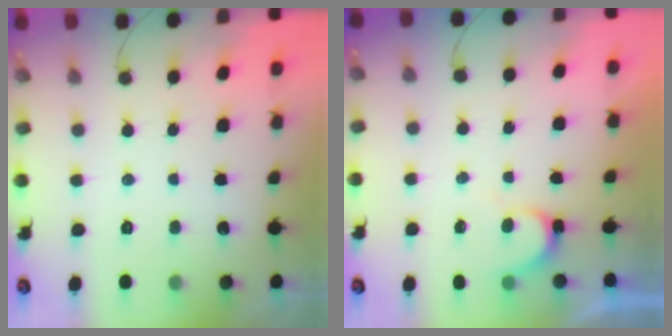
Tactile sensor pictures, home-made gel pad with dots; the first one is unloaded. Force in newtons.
{"total": 5.4, "press": 5.3, "slide": 0.4}